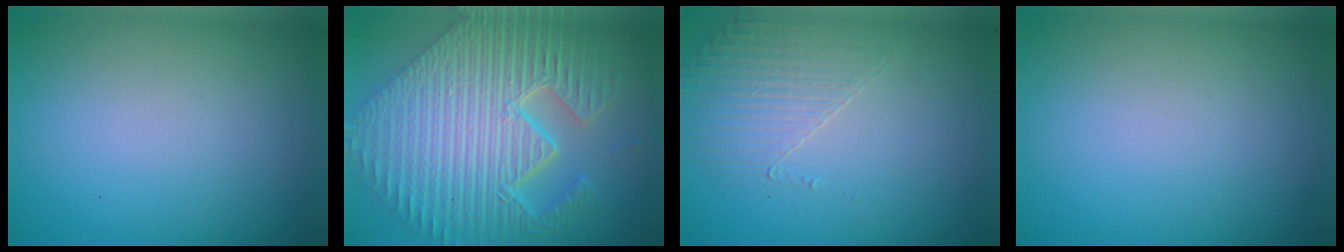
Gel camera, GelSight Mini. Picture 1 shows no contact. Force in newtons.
{"total": 11.6, "press": 7.8, "slide": 8.5}
{"total": 1.8, "press": 1.2, "slide": 1.3}
{"total": 0.0}